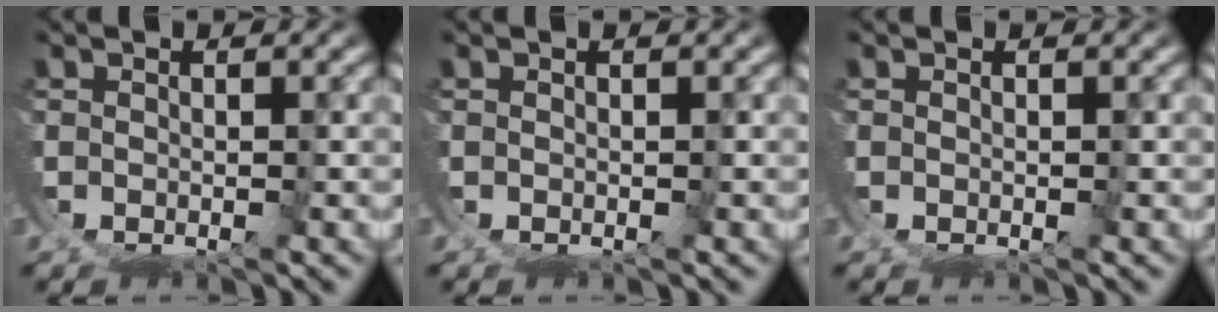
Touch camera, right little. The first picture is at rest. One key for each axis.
{"total": 0.0}
{"total": 0.0}